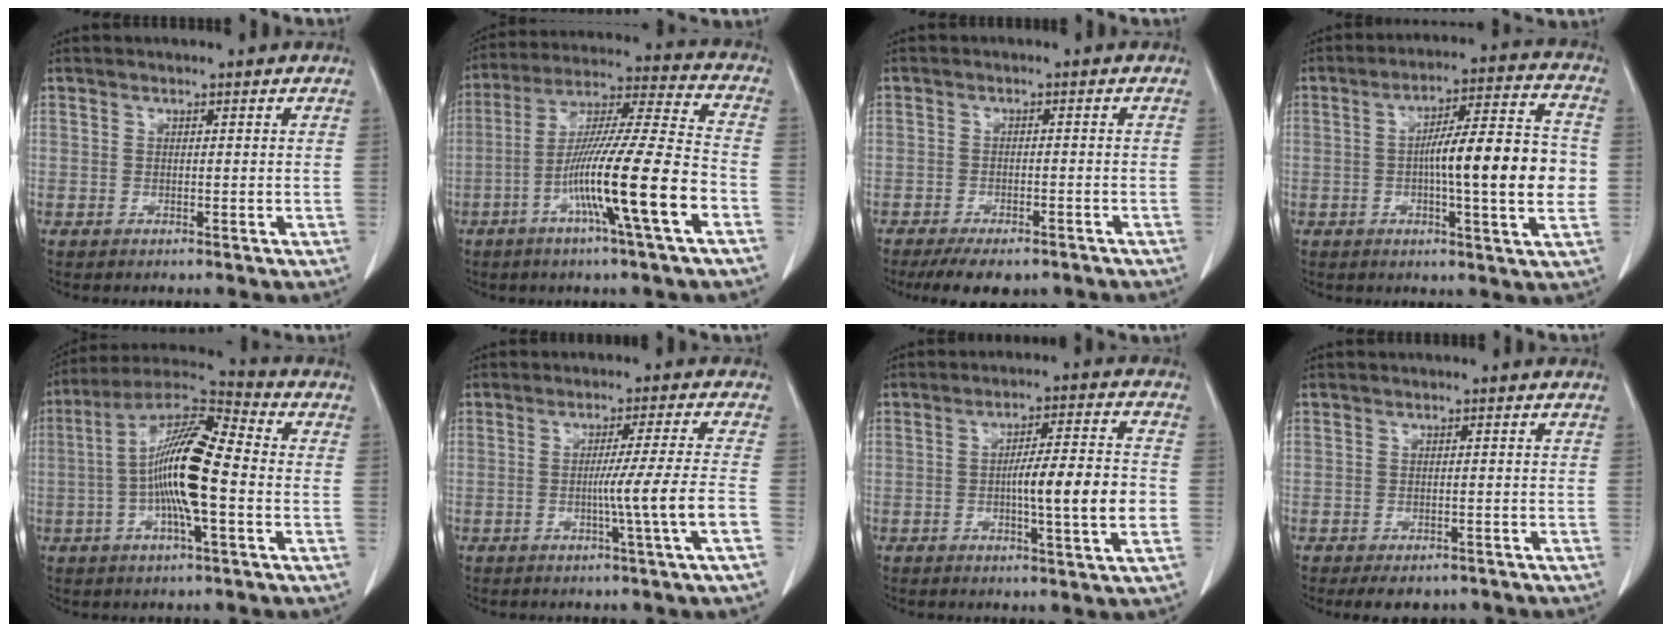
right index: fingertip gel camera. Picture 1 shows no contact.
{"total": 17.3, "force": [-6.4, -0.6, 16.1], "torque": [-0.292, -0.008, -0.117]}
{"total": 8.1, "force": [-6.3, 3.3, 3.8], "torque": [-0.041, -0.002, -0.086]}
{"total": 14.9, "force": [-1.2, 1.5, 14.7], "torque": [-0.222, 0.015, -0.021]}
{"total": 14.5, "force": [-1.8, 2.4, 14.1], "torque": [-0.271, 0.014, -0.038]}
{"total": 7.4, "force": [-2.3, -2.2, 6.7], "torque": [-0.100, -0.008, -0.037]}
{"total": 10.0, "force": [-1.7, 0.2, 9.8], "torque": [-0.154, 0.005, -0.029]}
{"total": 5.9, "force": [-4.7, 3.0, 1.9], "torque": [-0.012, 0.006, -0.057]}